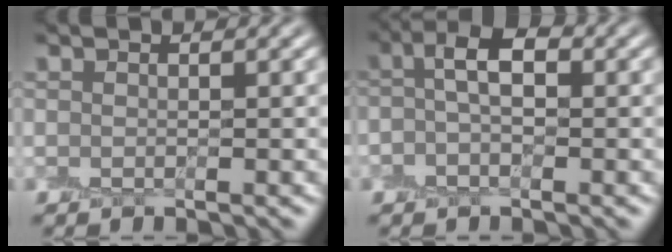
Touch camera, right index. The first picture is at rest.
{"total": 3.4, "force": [0.1, 1.6, 2.9], "torque": [-0.055, 0.009, -0.008]}